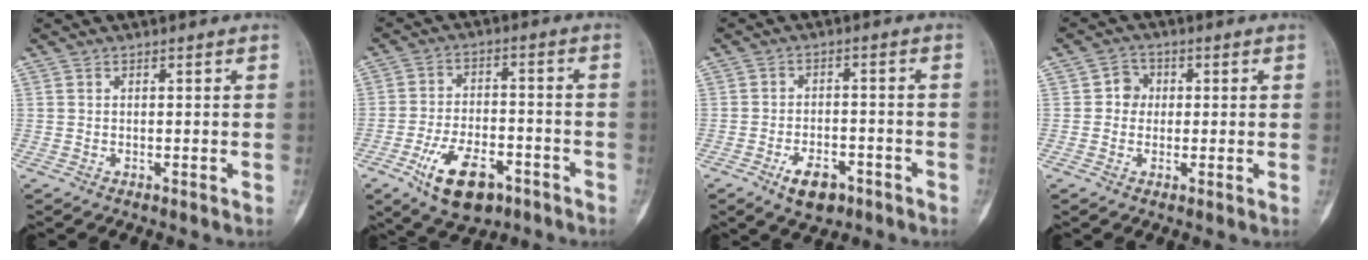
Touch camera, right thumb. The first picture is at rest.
{"total": 12.3, "force": [-6.4, 6.3, 8.4], "torque": [-0.130, 0.029, -0.100]}
{"total": 6.7, "force": [-3.9, 3.6, 4.1], "torque": [-0.055, 0.024, -0.058]}
{"total": 3.4, "force": [0.2, 3.2, 1.4], "torque": [0.003, 0.009, -0.006]}